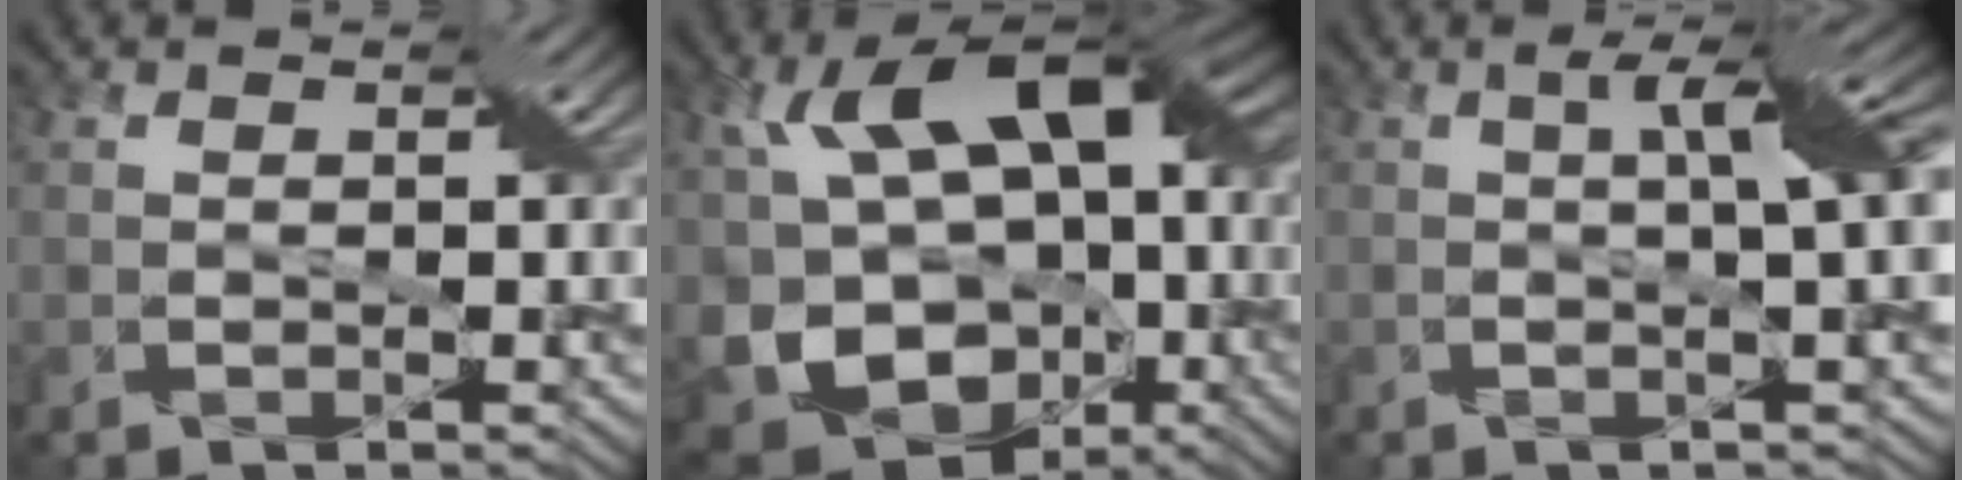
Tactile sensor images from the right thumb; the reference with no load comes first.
{"total": 19.0, "force": [0.3, 13.4, 13.5], "torque": [-0.265, -0.003, 0.017]}
{"total": 7.7, "force": [0.8, 1.4, 7.5], "torque": [-0.098, 0.021, 0.009]}